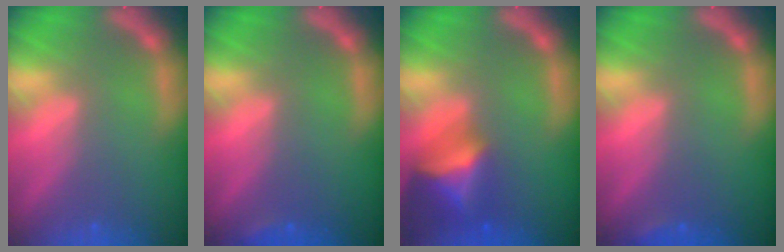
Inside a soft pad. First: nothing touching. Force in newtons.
{"total": 0.9}
{"total": 6.4}
{"total": 0.9}